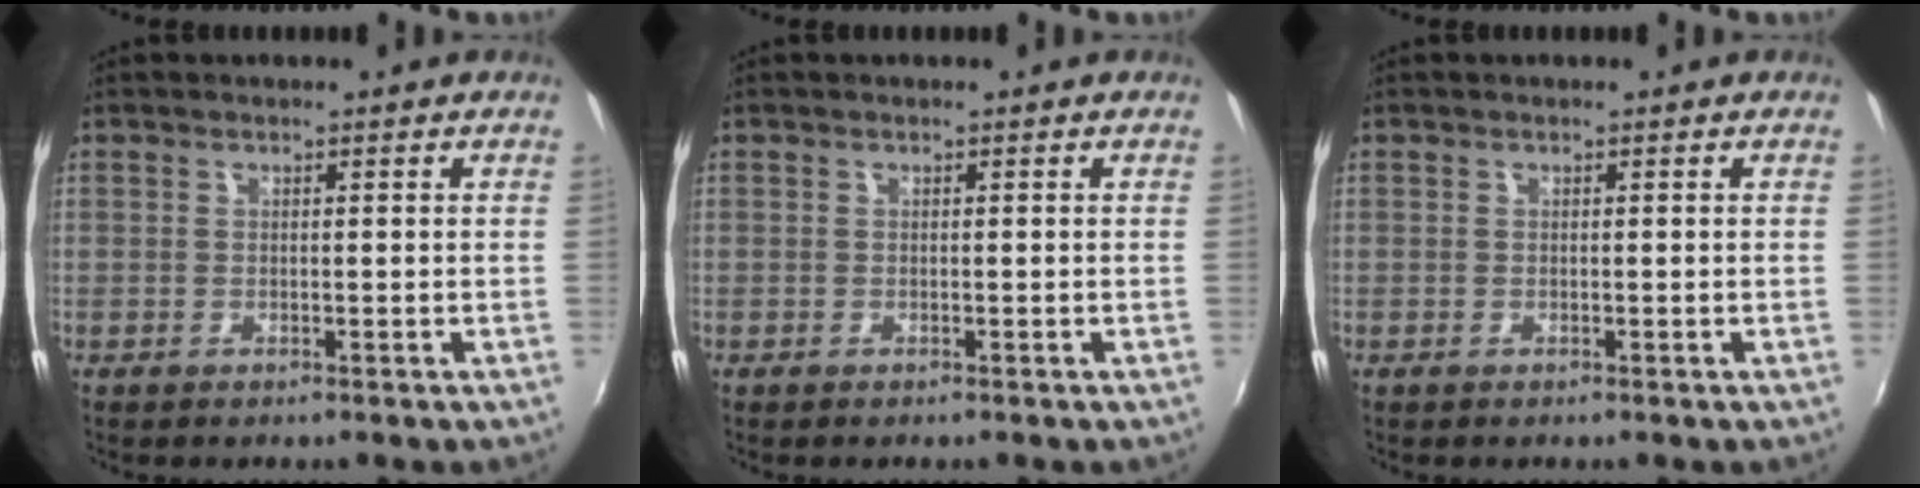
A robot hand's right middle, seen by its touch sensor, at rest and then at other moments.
{"total": 0.0}
{"total": 0.0}